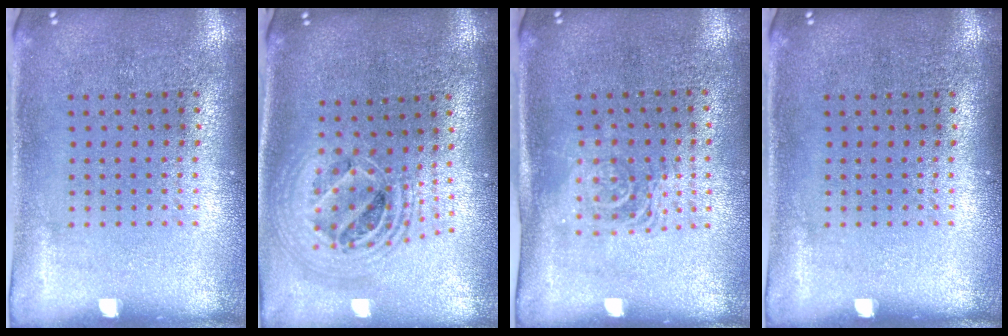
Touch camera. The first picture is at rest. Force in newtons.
{"total": 2.2, "press": 1.7, "slide": 1.4}
{"total": 1.6, "press": 1.3, "slide": 0.9}
{"total": 0.0}